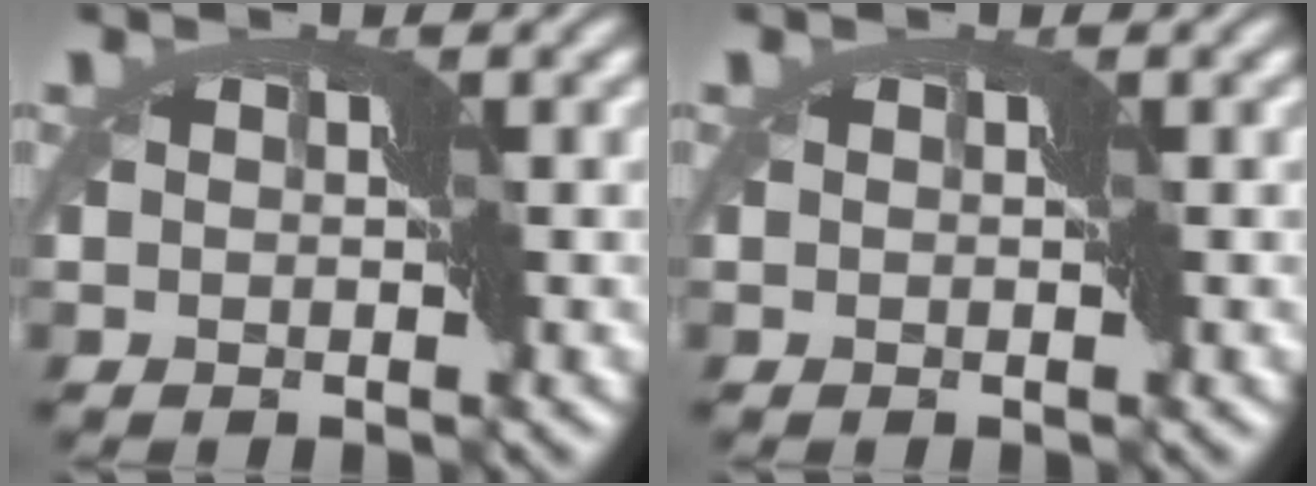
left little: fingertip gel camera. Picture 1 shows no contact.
{"total": 0.0}